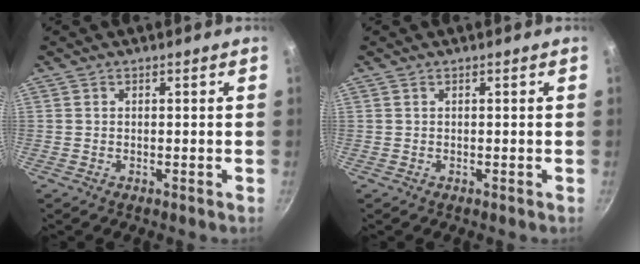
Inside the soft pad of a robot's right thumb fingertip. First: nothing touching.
{"total": 0.0}